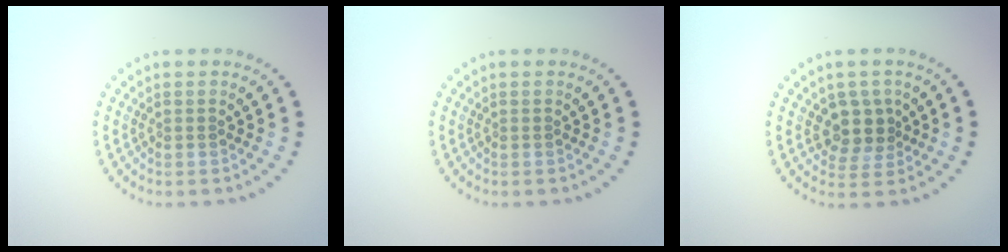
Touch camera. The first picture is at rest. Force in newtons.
{"total": 0.0}
{"total": 2.9, "press": 2.6, "slide": 1.4}